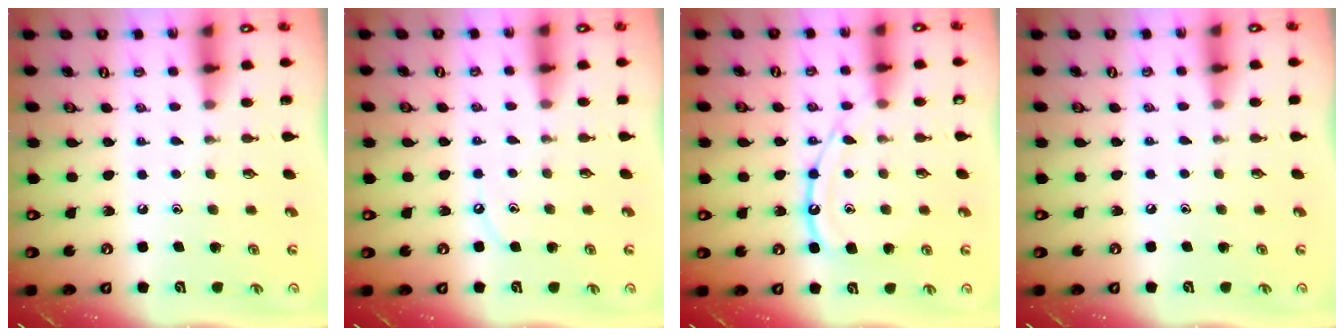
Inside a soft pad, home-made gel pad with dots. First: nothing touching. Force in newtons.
{"total": 3.6, "press": 3.5, "slide": 0.5}
{"total": 13.4, "press": 13.4, "slide": 1.2}
{"total": 0.9, "press": 0.9, "slide": 0.2}